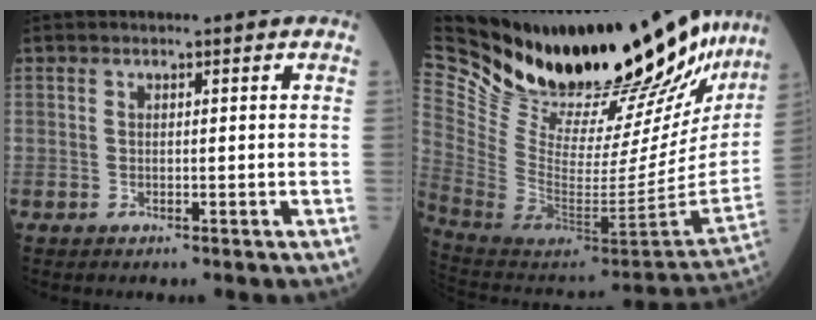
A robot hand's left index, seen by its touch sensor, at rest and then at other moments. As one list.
[{"total": 37.3, "force": [31.6, 9.1, 17.6], "torque": [-0.306, -0.097, 0.463]}]